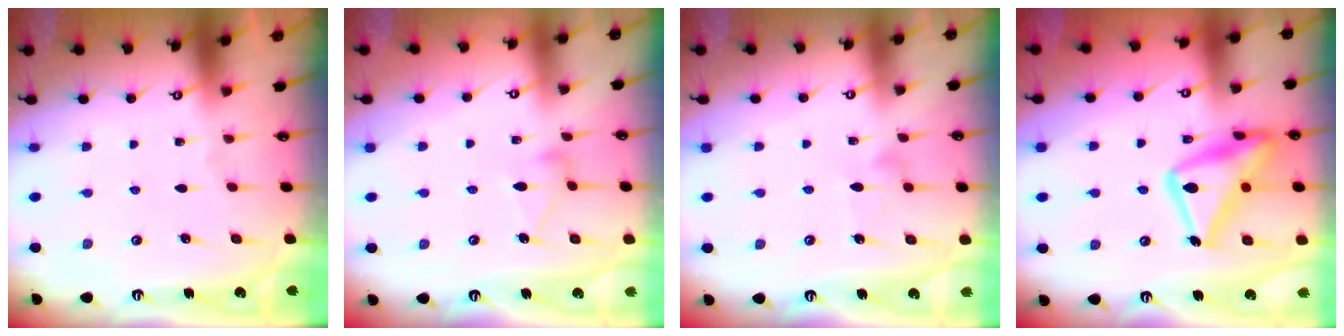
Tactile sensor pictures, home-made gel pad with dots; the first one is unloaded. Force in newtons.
{"total": 8.2, "press": 8.2, "slide": 0.3}
{"total": 7.7, "press": 7.7, "slide": 0.4}
{"total": 21.2, "press": 21.2, "slide": 1.4}